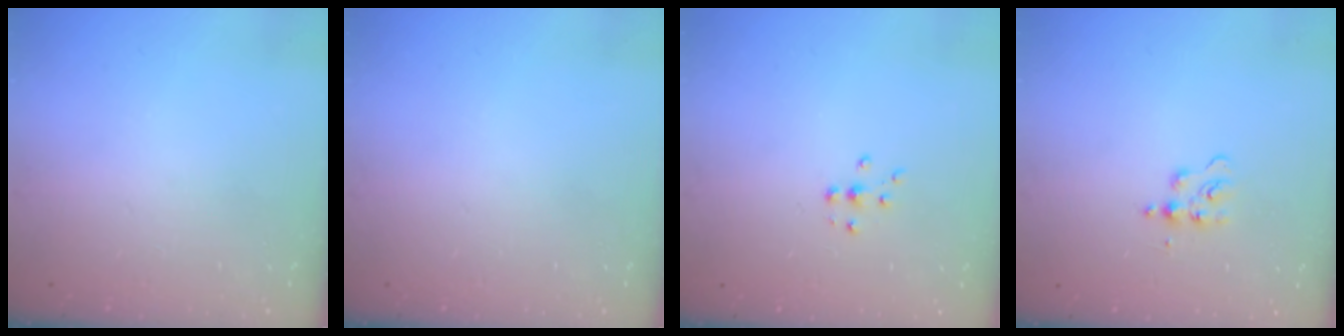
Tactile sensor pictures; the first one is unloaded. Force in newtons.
{"total": 0.0}
{"total": 4.9, "press": 4.9, "slide": 0.7}
{"total": 6.4, "press": 6.4, "slide": 0.7}